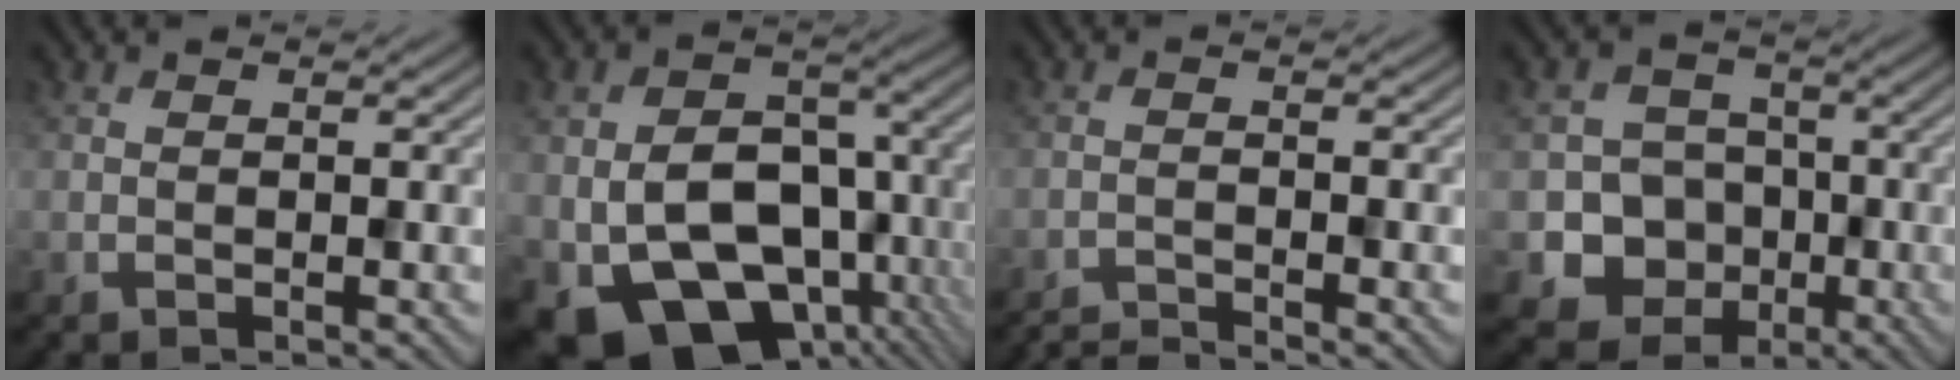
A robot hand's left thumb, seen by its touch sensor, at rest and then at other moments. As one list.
[{"total": 16.0, "force": [-5.4, 11.1, 10.2], "torque": [-0.184, -0.026, -0.076]}, {"total": 3.0, "force": [-2.8, 0.1, 1.0], "torque": [-0.015, 0.001, -0.060]}, {"total": 9.6, "force": [-3.3, 8.5, 3.2], "torque": [-0.068, -0.014, -0.090]}]